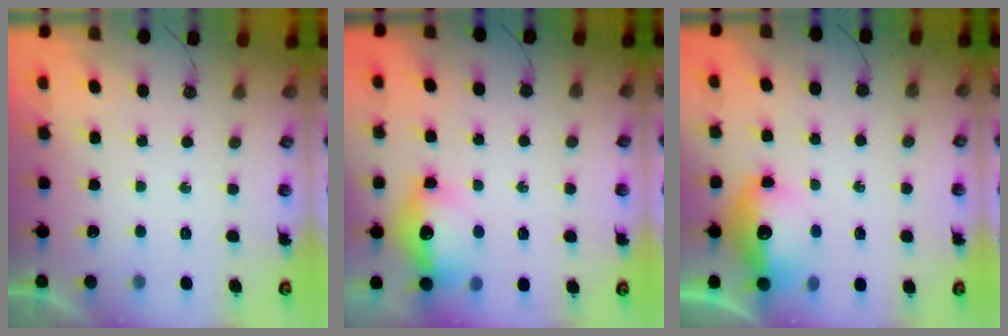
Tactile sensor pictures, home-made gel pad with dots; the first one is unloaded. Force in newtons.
{"total": 12.7, "press": 12.7, "slide": 1.0}
{"total": 13.3, "press": 13.3, "slide": 1.5}